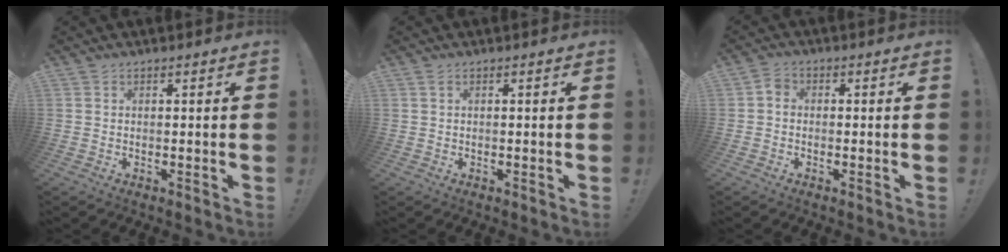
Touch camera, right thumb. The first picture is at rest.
{"total": 0.7, "force": [0.2, 0.2, 0.6], "torque": [-0.013, 0.002, 0.004]}
{"total": 2.6, "force": [-0.5, 2.0, 1.6], "torque": [-0.031, 0.011, -0.008]}